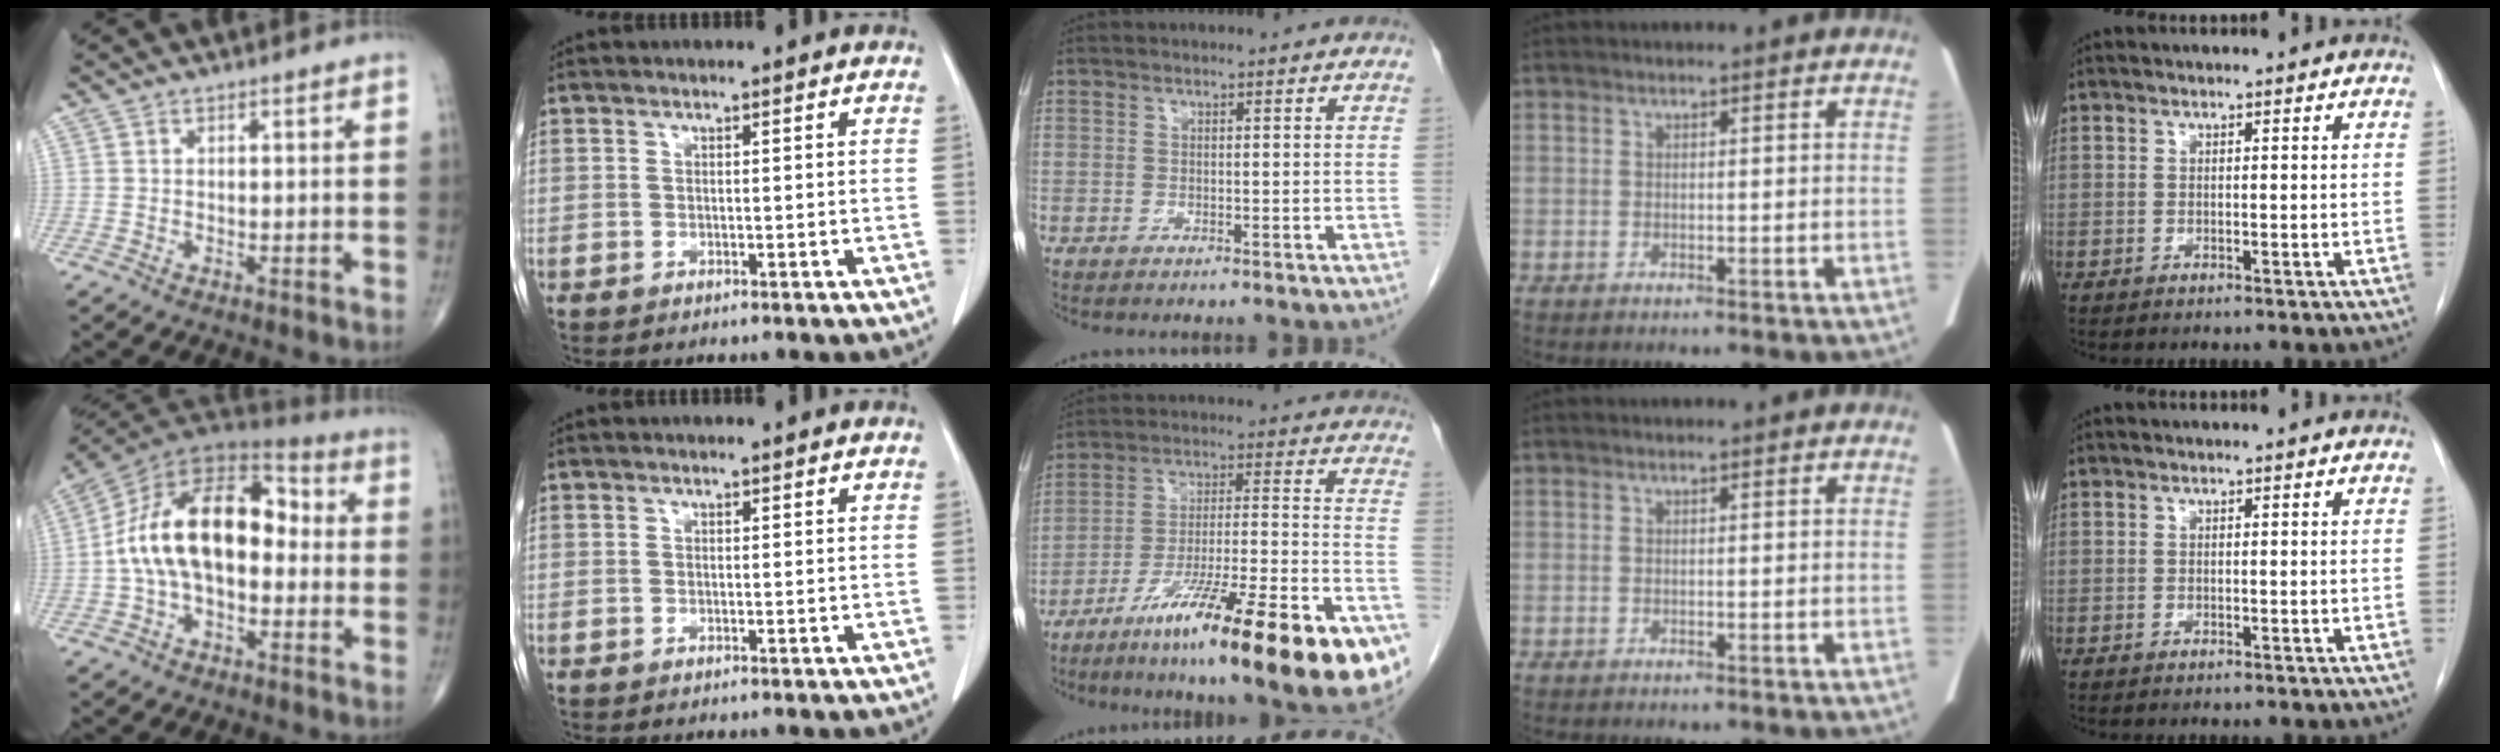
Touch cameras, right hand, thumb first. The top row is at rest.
{"thumb": {"total": 19.5, "force": [-0.4, 11.2, 15.9], "torque": [-0.262, 0.052, -0.017]}, "middle": {"total": 27.1, "force": [-16.3, 2.7, 21.5], "torque": [-0.249, -0.018, -0.264]}}